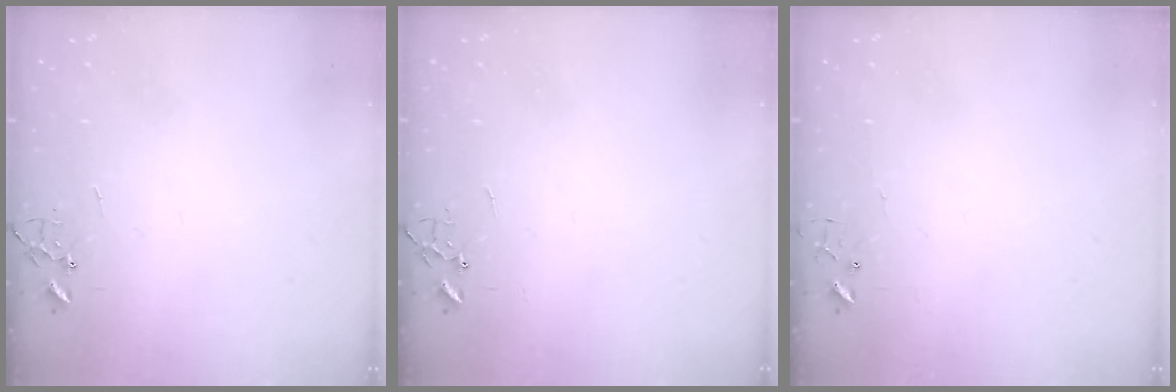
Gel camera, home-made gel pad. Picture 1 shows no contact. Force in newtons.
{"total": 0.0}
{"total": 3.8, "press": 3.8, "slide": 0.3}